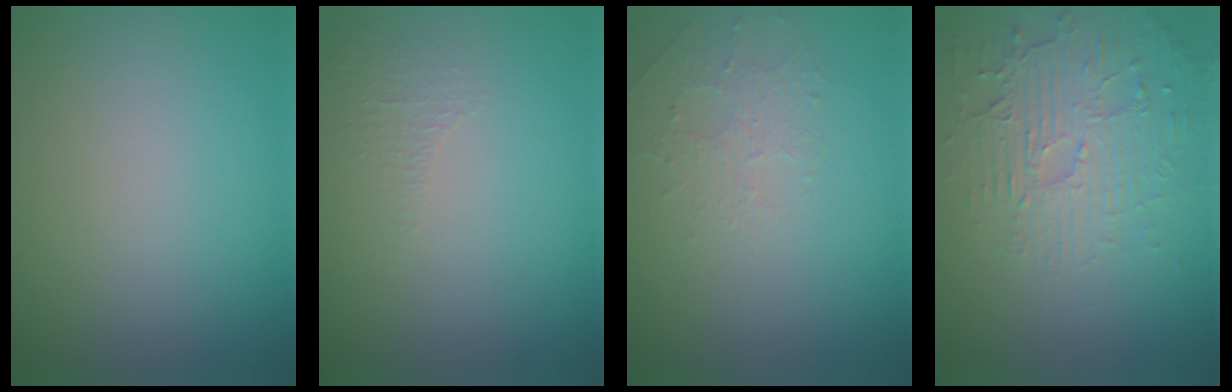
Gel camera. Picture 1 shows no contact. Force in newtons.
{"total": 0.8, "press": 0.4, "slide": 0.7}
{"total": 1.4, "press": 0.7, "slide": 1.2}
{"total": 4.6, "press": 3.6, "slide": 2.8}